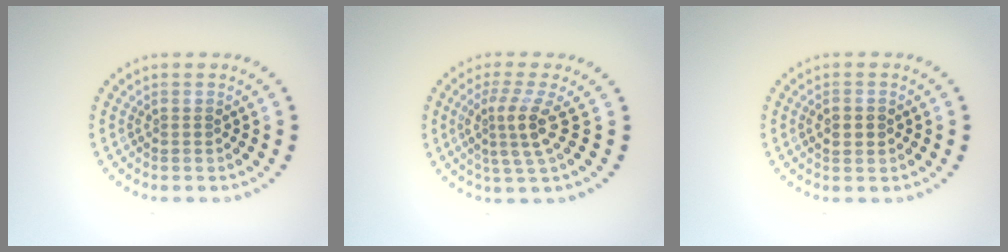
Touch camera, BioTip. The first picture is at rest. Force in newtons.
{"total": 3.3, "press": 2.4, "slide": 2.2}
{"total": 2.3, "press": 2.3, "slide": 0.1}